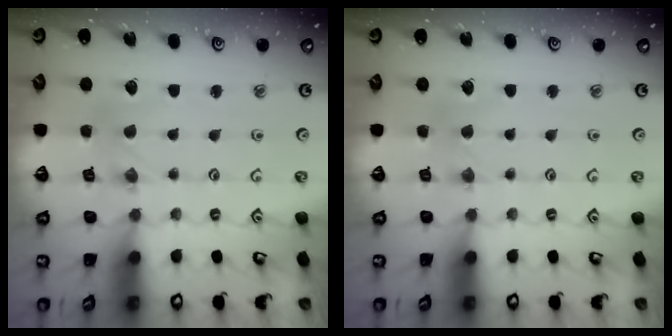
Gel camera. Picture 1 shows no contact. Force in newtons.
{"total": 2.6, "press": 2.5, "slide": 0.5}